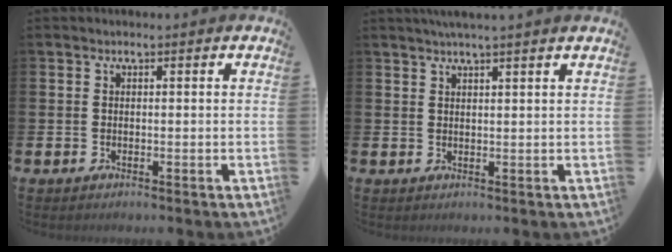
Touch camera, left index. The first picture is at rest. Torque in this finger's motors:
{"motor_torque": [0.93, -1.20, 0.22, 0.03]}